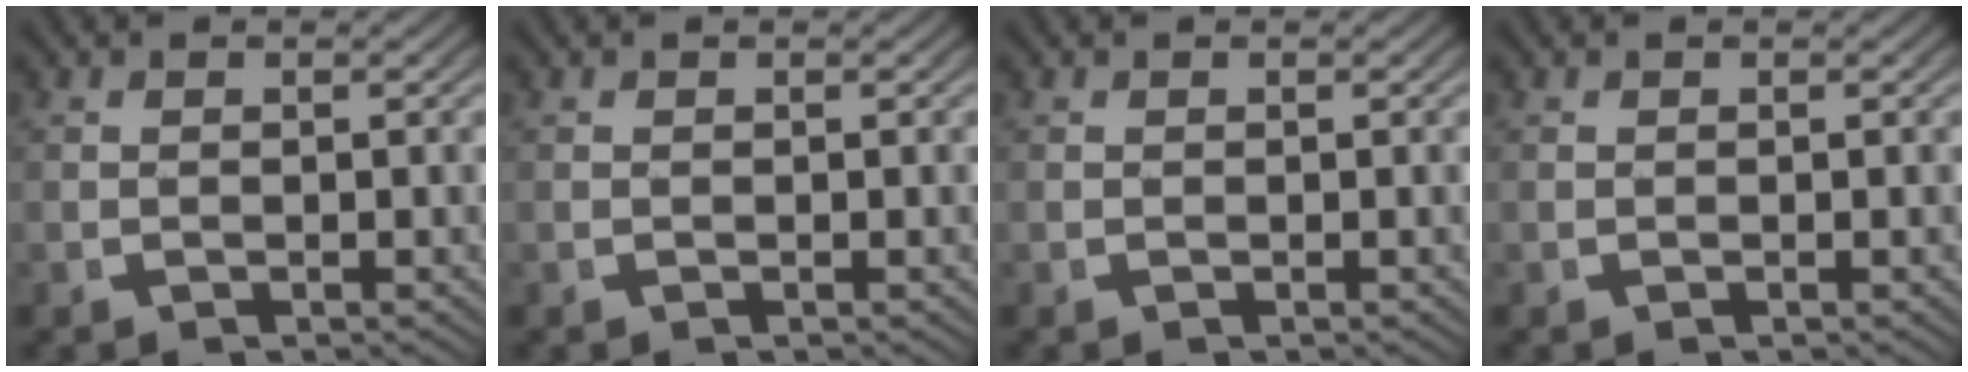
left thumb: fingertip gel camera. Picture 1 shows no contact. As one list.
[{"total": 0.0}, {"total": 0.0}, {"total": 0.0}]